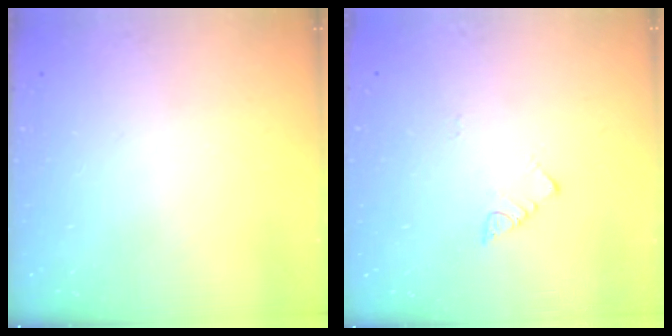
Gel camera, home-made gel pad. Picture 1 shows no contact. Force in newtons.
{"total": 3.2, "press": 3.2, "slide": 0.0}